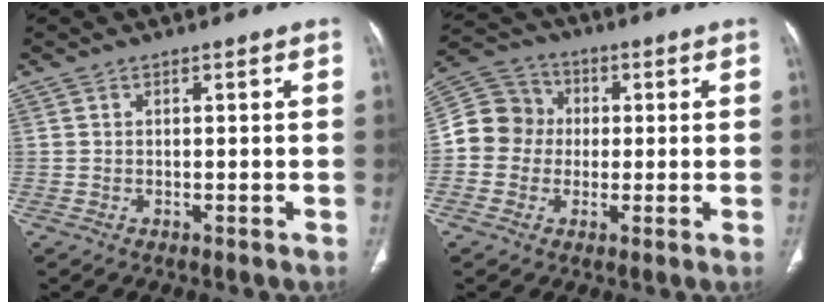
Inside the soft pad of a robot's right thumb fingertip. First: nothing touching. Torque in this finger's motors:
{"motor_torque": [0.21, 0.74, 0.44, -0.64, 0.02]}